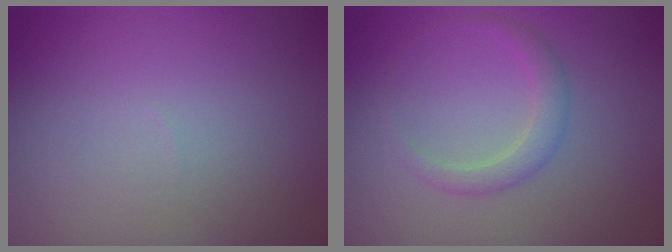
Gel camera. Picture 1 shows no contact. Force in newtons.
{"total": 1.9, "press": 1.9, "slide": 0.1}